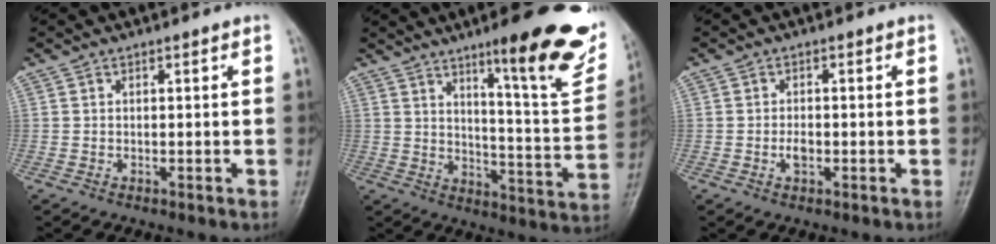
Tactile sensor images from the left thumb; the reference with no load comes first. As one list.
[{"total": 21.2, "force": [12.7, 4.1, 16.5], "torque": [-0.177, -0.066, 0.181]}, {"total": 2.2, "force": [-0.6, 1.4, 1.6], "torque": [-0.024, 0.002, -0.013]}]